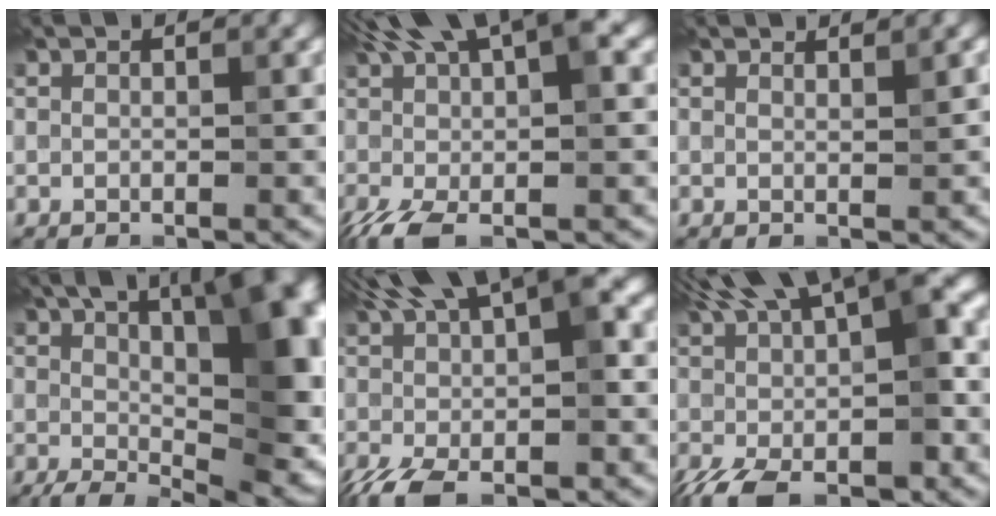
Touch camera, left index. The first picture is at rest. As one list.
[{"total": 9.3, "force": [-0.4, 2.7, 8.9], "torque": [-0.178, 0.013, -0.018]}, {"total": 1.0, "force": [1.0, -0.2, 0.2], "torque": [-0.004, 0.002, 0.015]}, {"total": 17.2, "force": [2.4, 7.7, 15.2], "torque": [-0.181, 0.002, 0.056]}, {"total": 10.4, "force": [-1.2, 3.5, 9.8], "torque": [-0.187, 0.010, -0.032]}, {"total": 11.4, "force": [-1.5, 4.5, 10.4], "torque": [-0.193, 0.003, -0.030]}]